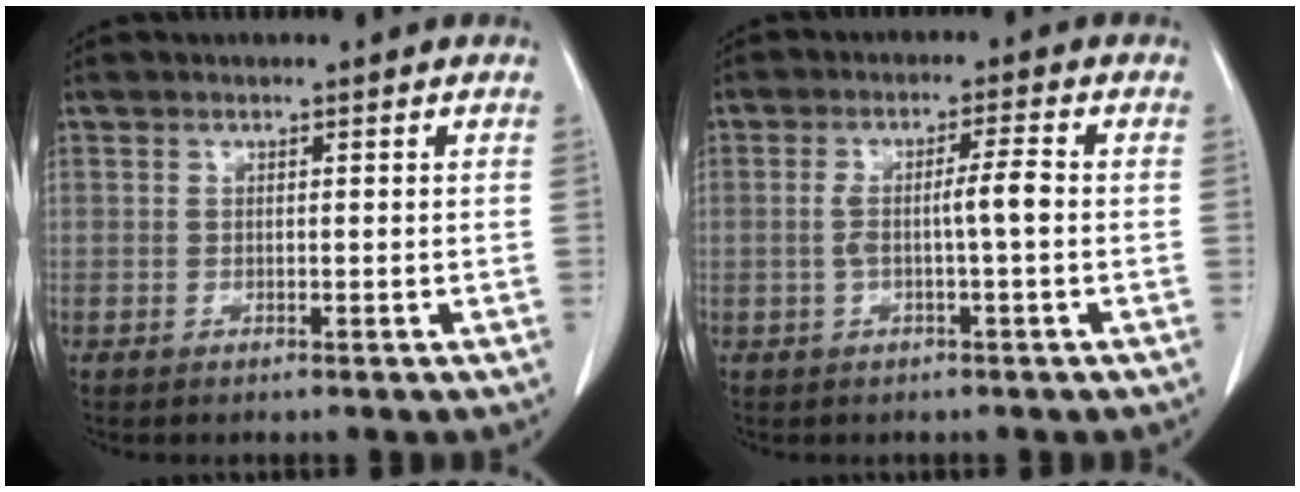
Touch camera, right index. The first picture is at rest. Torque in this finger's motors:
{"motor_torque": [0.27, -0.12, 0.15, 0.06]}